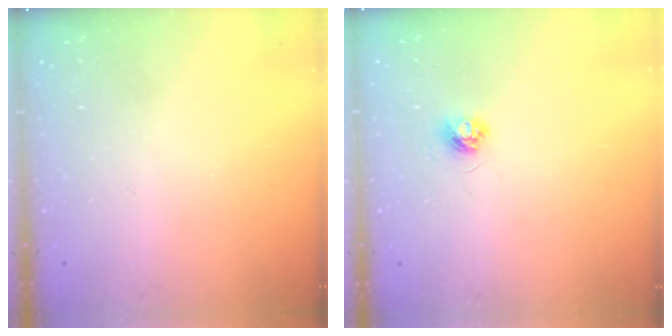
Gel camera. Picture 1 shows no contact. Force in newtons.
{"total": 3.6, "press": 3.6, "slide": 0.4}